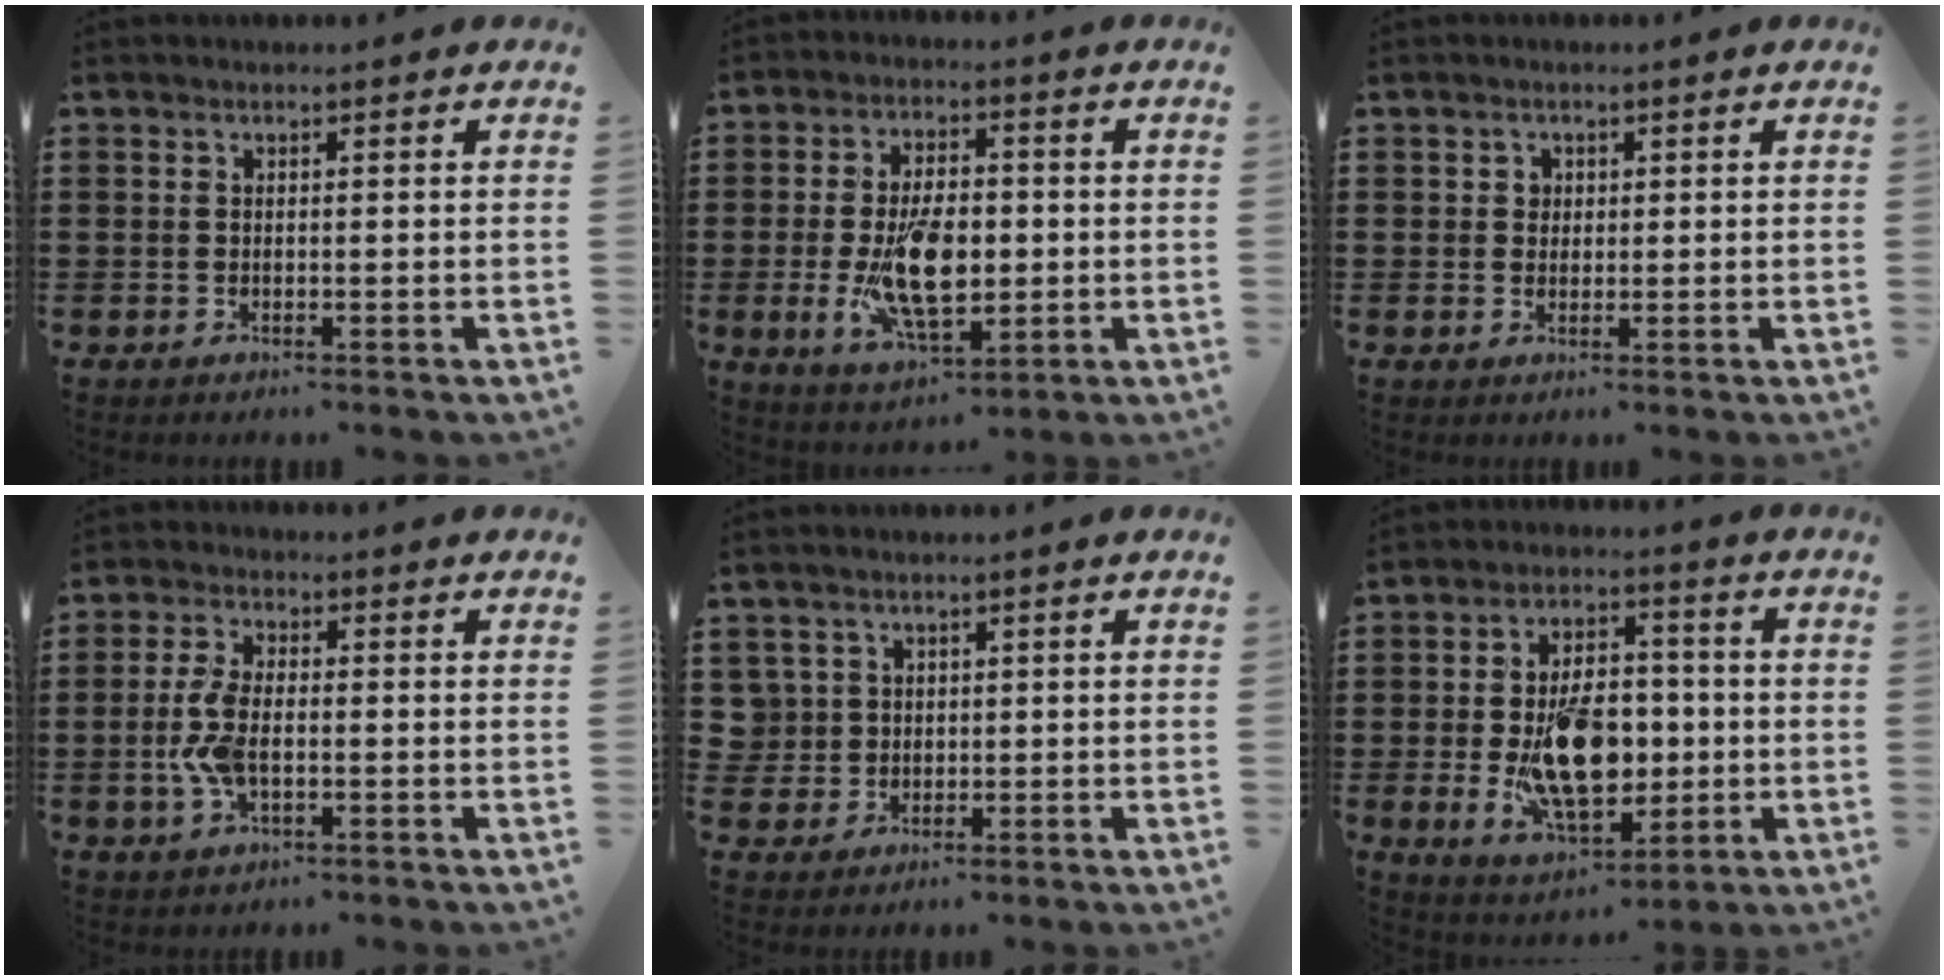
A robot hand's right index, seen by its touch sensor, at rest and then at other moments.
{"total": 11.9, "force": [-1.5, 6.0, 10.2], "torque": [-0.209, -0.008, -0.028]}
{"total": 1.4, "force": [0.4, 1.3, 0.3], "torque": [-0.010, 0.006, 0.007]}
{"total": 5.9, "force": [-0.9, 2.8, 5.1], "torque": [-0.128, -0.006, -0.025]}
{"total": 2.7, "force": [0.5, 2.7, 0.2], "torque": [-0.017, 0.011, 0.007]}
{"total": 13.9, "force": [-1.8, 8.0, 11.2], "torque": [-0.201, -0.004, -0.026]}